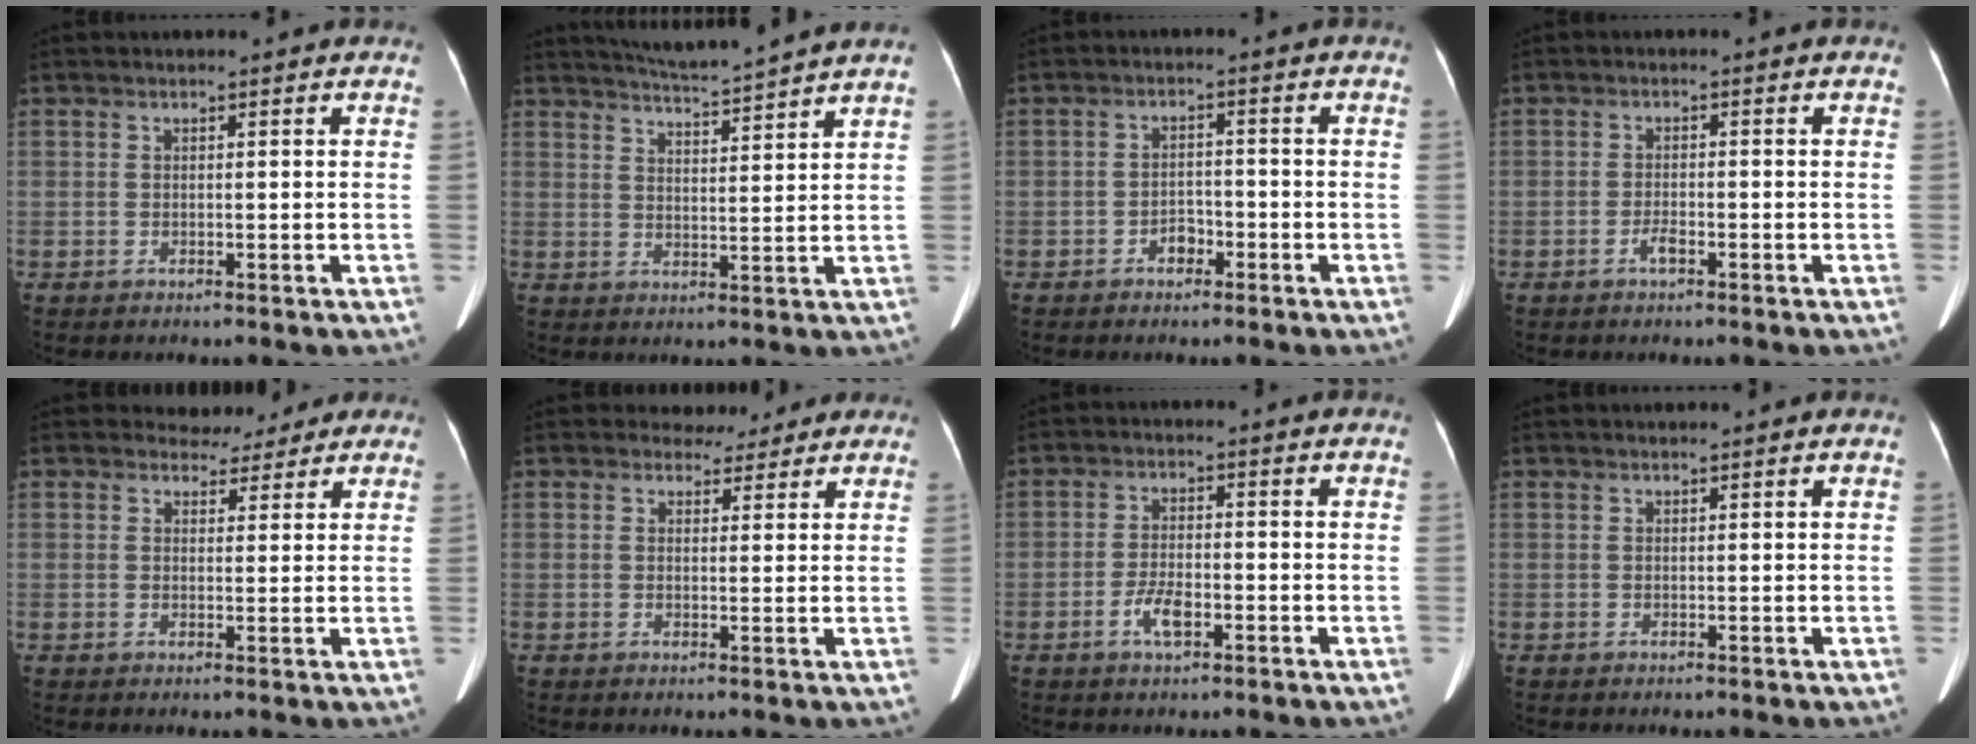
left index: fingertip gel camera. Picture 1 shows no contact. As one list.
[{"total": 8.6, "force": [8.0, -1.4, 2.7], "torque": [-0.055, 0.002, 0.125]}, {"total": 2.5, "force": [-1.6, 1.5, 1.2], "torque": [-0.016, 0.007, -0.026]}, {"total": 1.6, "force": [-1.0, 0.3, 1.2], "torque": [-0.025, 0.000, -0.019]}, {"total": 4.2, "force": [3.6, 2.2, 0.1], "torque": [0.004, 0.005, 0.039]}, {"total": 3.8, "force": [3.2, 1.9, 0.1], "torque": [0.003, 0.003, 0.036]}, {"total": 4.0, "force": [-1.9, 1.3, 3.2], "torque": [-0.066, 0.001, -0.036]}, {"total": 1.4, "force": [1.3, 0.0, 0.4], "torque": [-0.008, 0.020, 0.020]}]